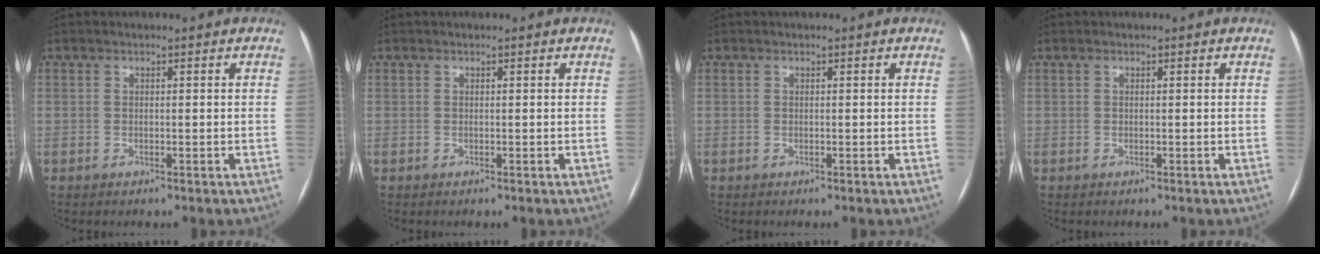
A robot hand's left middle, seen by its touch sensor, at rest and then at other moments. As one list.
[{"total": 0.0}, {"total": 0.0}, {"total": 0.0}]